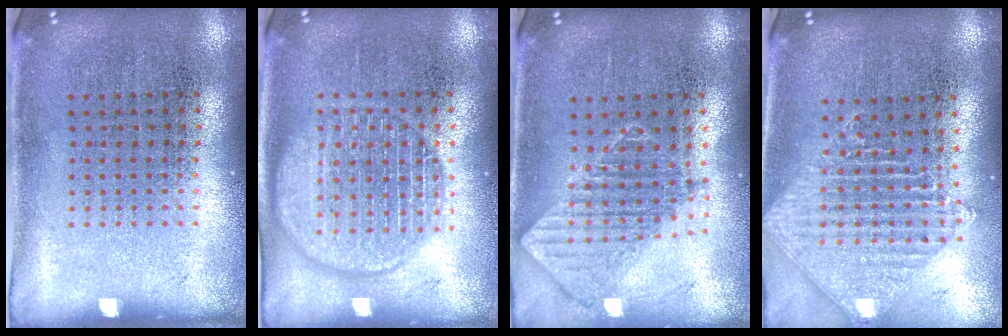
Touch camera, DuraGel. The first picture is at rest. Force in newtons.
{"total": 3.1, "press": 3.1, "slide": 0.3}
{"total": 1.0, "press": 0.9, "slide": 0.3}
{"total": 1.6, "press": 1.4, "slide": 0.8}